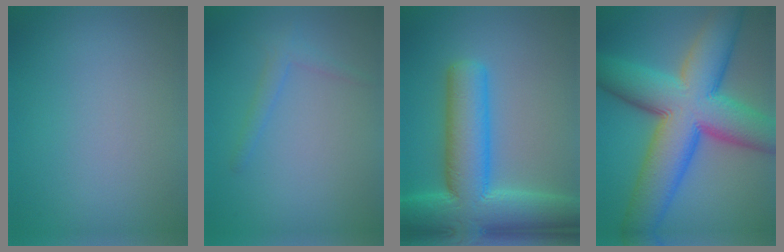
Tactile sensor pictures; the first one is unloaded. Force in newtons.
{"total": 1.4, "press": 1.4, "slide": 0.1}
{"total": 10.7, "press": 10.7, "slide": 0.5}
{"total": 14.6, "press": 14.6, "slide": 0.4}